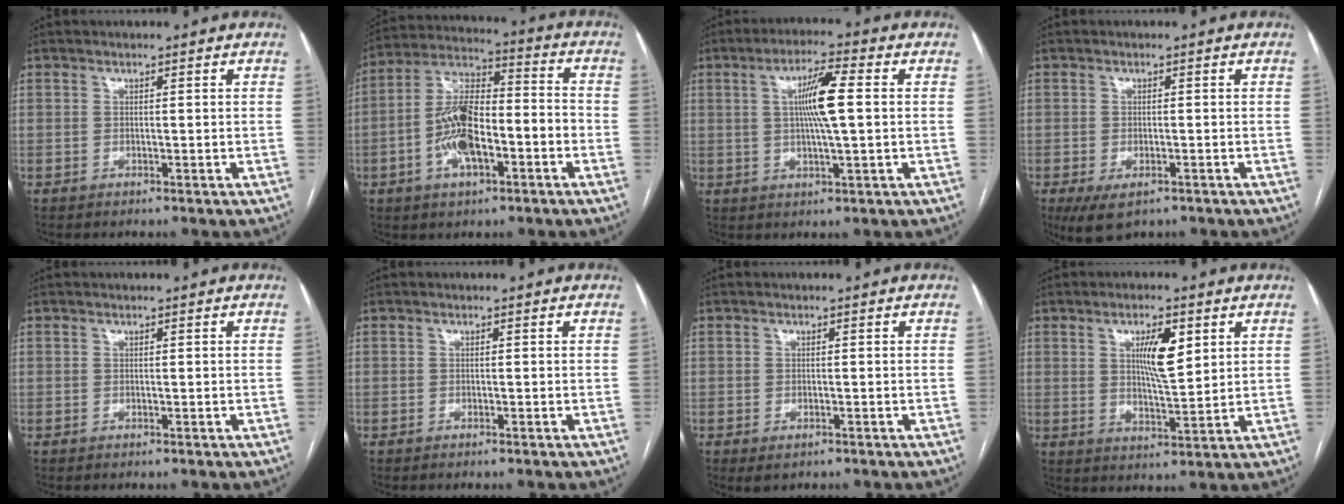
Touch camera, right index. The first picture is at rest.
{"total": 13.1, "force": [-3.9, 5.0, 11.5], "torque": [-0.232, 0.025, -0.071]}
{"total": 8.1, "force": [1.1, 0.5, 8.0], "torque": [-0.147, 0.004, 0.017]}
{"total": 5.0, "force": [-3.0, 2.3, 3.3], "torque": [-0.061, -0.011, -0.043]}
{"total": 0.0}
{"total": 0.0}
{"total": 2.3, "force": [-1.2, 1.1, 1.7], "torque": [-0.030, -0.005, -0.010]}
{"total": 5.8, "force": [3.1, 2.0, 4.5], "torque": [-0.080, -0.012, 0.060]}